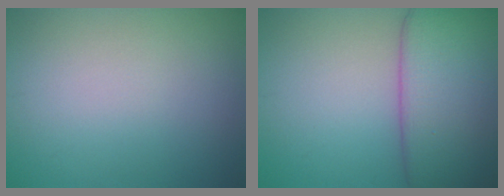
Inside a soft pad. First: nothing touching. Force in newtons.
{"total": 8.7, "press": 8.6, "slide": 0.6}